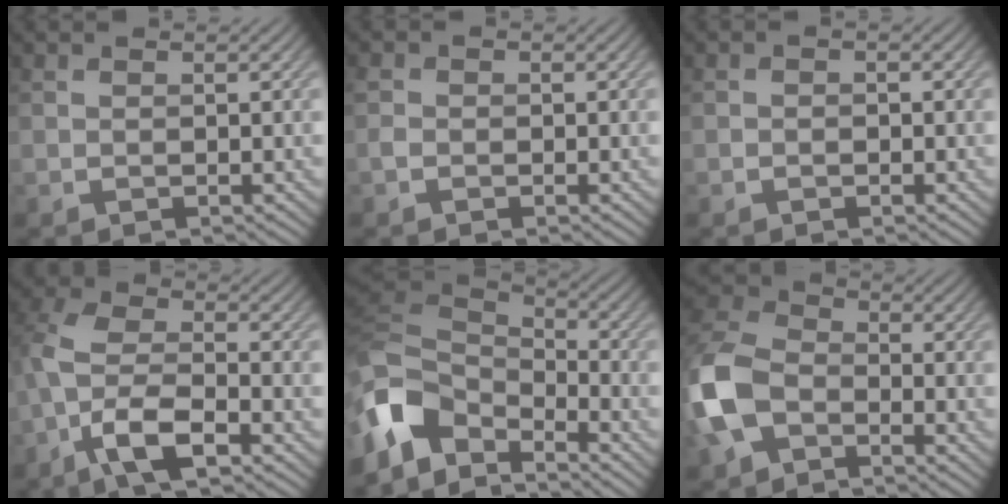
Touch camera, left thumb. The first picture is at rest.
{"total": 1.4, "force": [-0.7, 1.1, 0.6], "torque": [-0.012, 0.000, -0.021]}
{"total": 0.7, "force": [-0.4, 0.5, 0.3], "torque": [-0.004, -0.001, -0.007]}
{"total": 8.8, "force": [-4.1, 4.0, 6.7], "torque": [-0.147, 0.006, -0.090]}
{"total": 10.7, "force": [-6.4, 6.1, 6.0], "torque": [-0.149, -0.006, -0.132]}
{"total": 11.2, "force": [-3.8, 7.7, 7.2], "torque": [-0.192, -0.007, -0.088]}